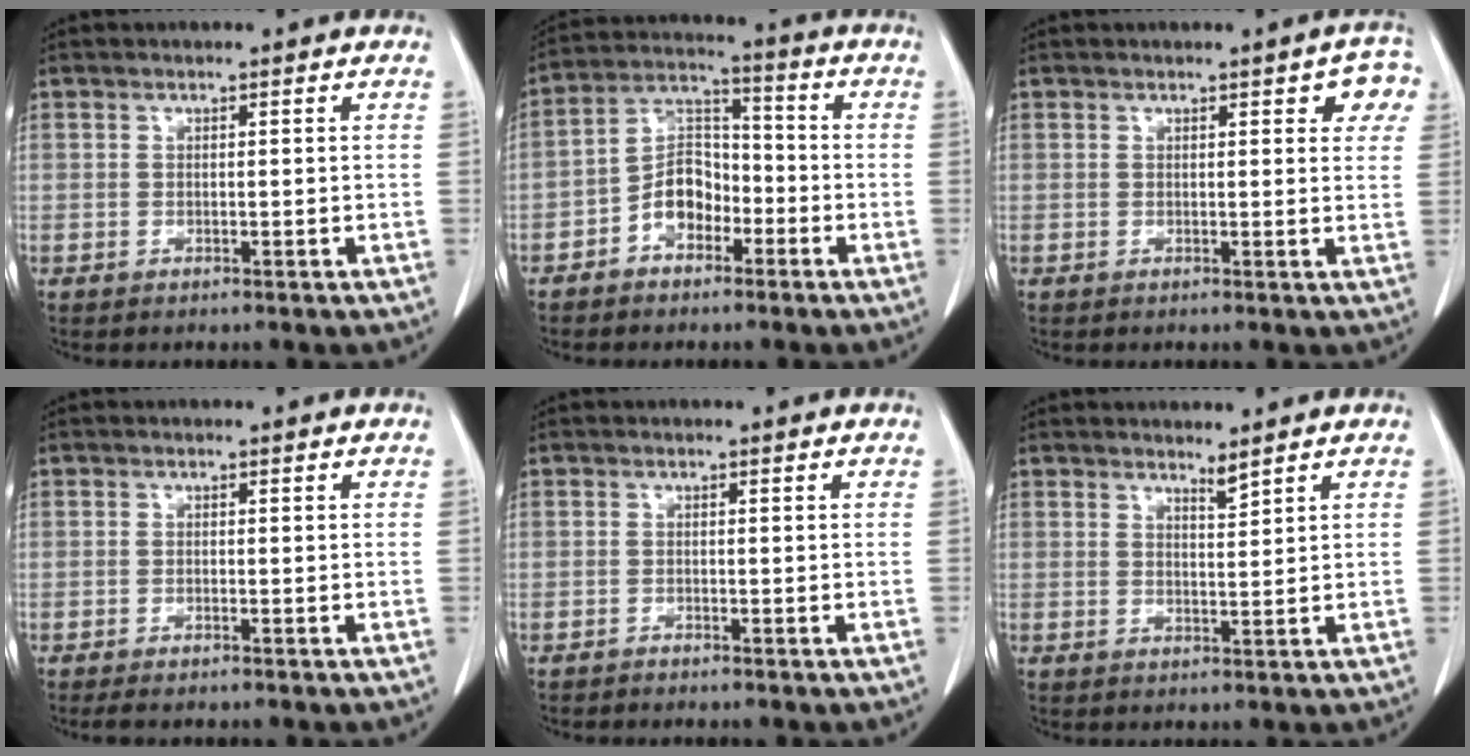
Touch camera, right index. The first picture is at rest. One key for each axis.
{"total": 7.7, "fx": -3.5, "fy": 5.1, "fz": 4.6, "tx": -0.091, "ty": 0.027, "tz": -0.068}
{"total": 4.9, "fx": 2.4, "fy": 1.6, "fz": 4.0, "tx": -0.030, "ty": 0.004, "tz": 0.017}
{"total": 2.1, "fx": -1.8, "fy": 0.1, "fz": 1.2, "tx": -0.013, "ty": -0.004, "tz": -0.028}
{"total": 0.6, "fx": -0.6, "fy": -0.1, "fz": 0.0, "tx": -0.001, "ty": -0.001, "tz": -0.013}
{"total": 1.7, "fx": 1.6, "fy": -0.2, "fz": 0.6, "tx": -0.009, "ty": -0.011, "tz": 0.030}